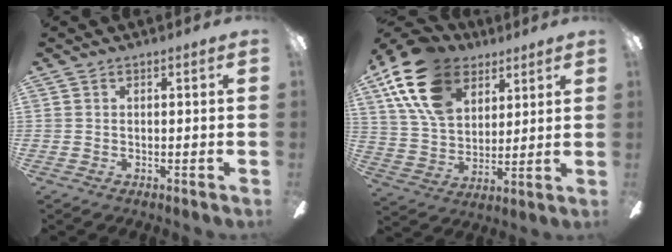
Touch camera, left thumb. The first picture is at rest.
{"total": 19.1, "force": [10.7, 11.8, 10.4], "torque": [-0.229, -0.033, 0.199]}